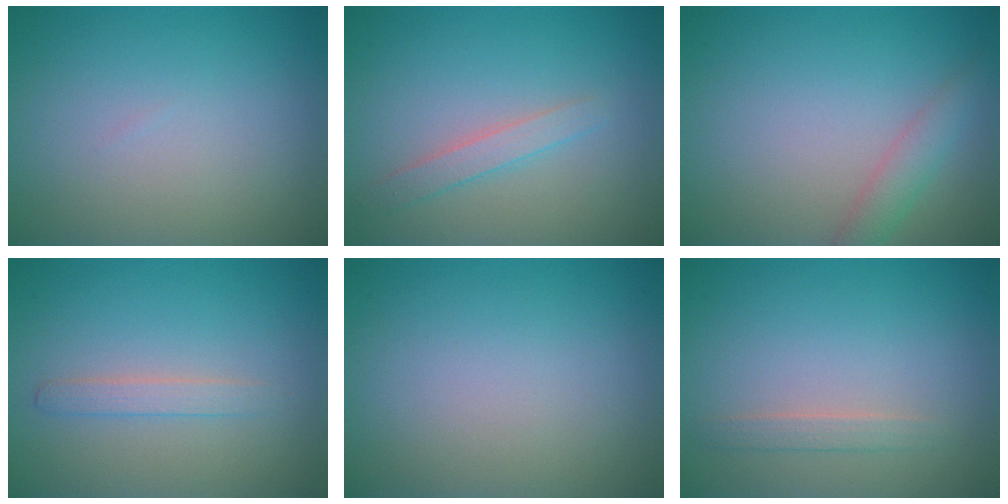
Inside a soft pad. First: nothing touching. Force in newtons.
{"total": 1.8, "press": 1.8, "slide": 0.0}
{"total": 2.1, "press": 2.1, "slide": 0.1}
{"total": 1.4, "press": 1.4, "slide": 0.0}
{"total": 0.0}
{"total": 1.2, "press": 1.2, "slide": 0.1}